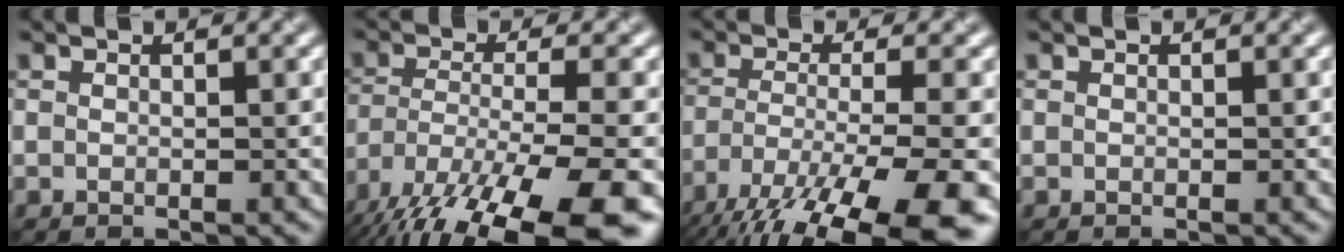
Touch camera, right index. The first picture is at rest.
{"total": 14.4, "force": [-9.5, 4.9, 9.7], "torque": [-0.207, -0.035, -0.139]}
{"total": 13.9, "force": [-9.0, 4.0, 9.9], "torque": [-0.200, -0.025, -0.137]}
{"total": 0.0}